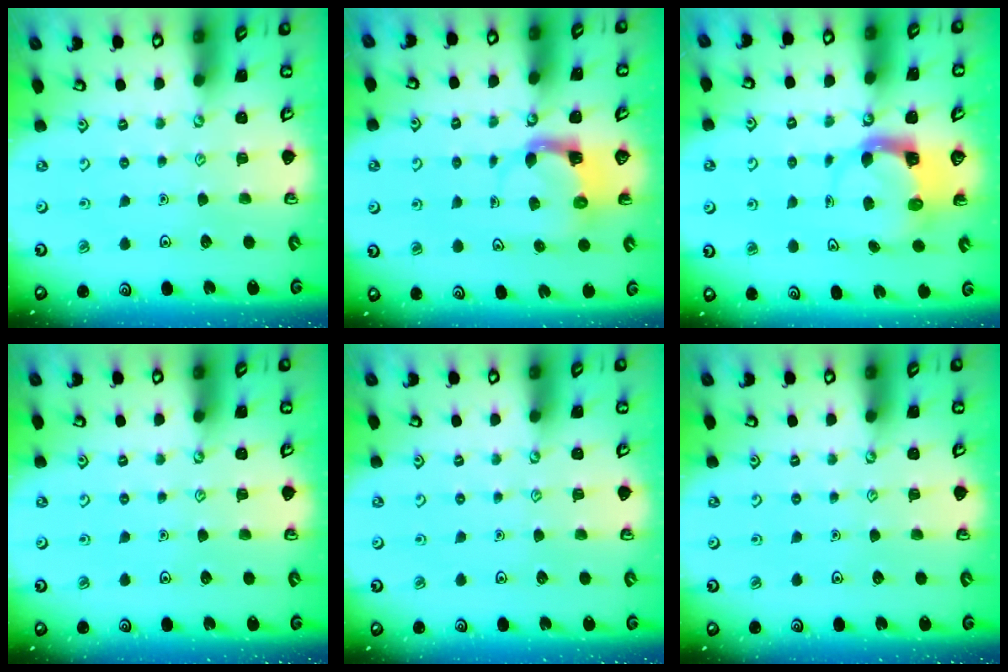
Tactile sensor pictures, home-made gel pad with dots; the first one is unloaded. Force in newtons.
{"total": 3.9, "press": 3.8, "slide": 0.6}
{"total": 3.7, "press": 3.6, "slide": 0.5}
{"total": 0.0}
{"total": 0.0}
{"total": 0.0}